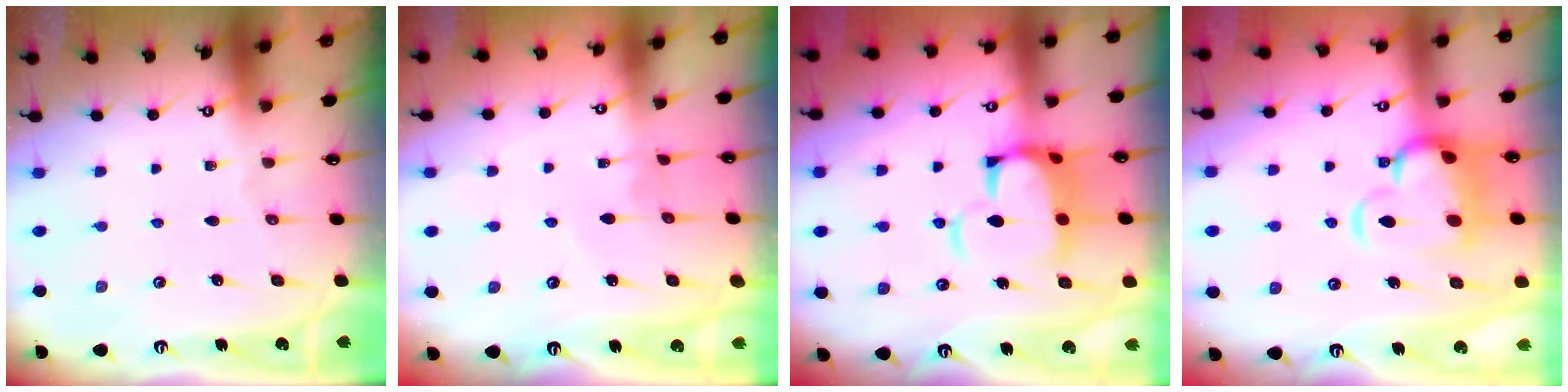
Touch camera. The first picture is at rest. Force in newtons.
{"total": 2.7, "press": 2.7, "slide": 0.1}
{"total": 7.5, "press": 7.4, "slide": 1.3}
{"total": 7.1, "press": 6.8, "slide": 1.9}